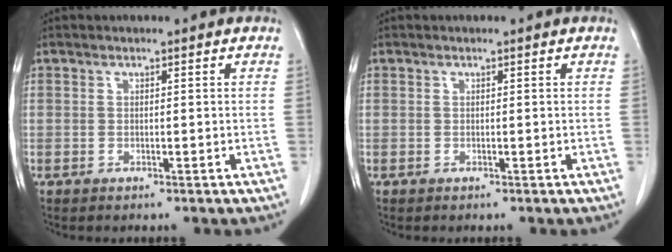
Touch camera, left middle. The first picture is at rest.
{"total": 0.0}